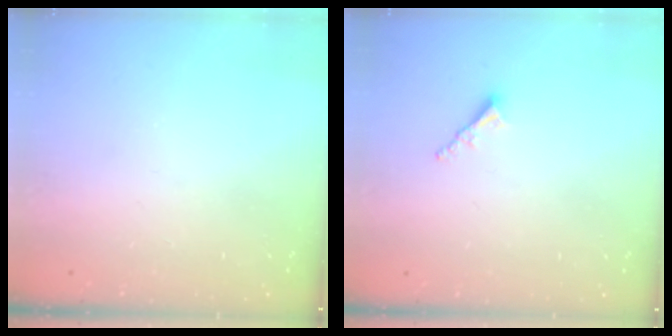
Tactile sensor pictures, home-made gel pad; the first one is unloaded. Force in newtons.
{"total": 2.3, "press": 2.2, "slide": 0.6}